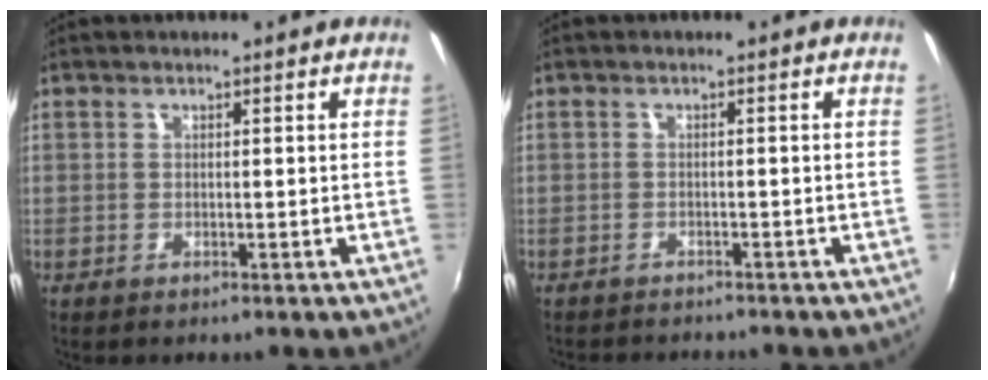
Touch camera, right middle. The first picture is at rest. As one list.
[{"total": 4.5, "force": [-4.2, 0.8, 1.3], "torque": [-0.036, -0.013, -0.064]}]